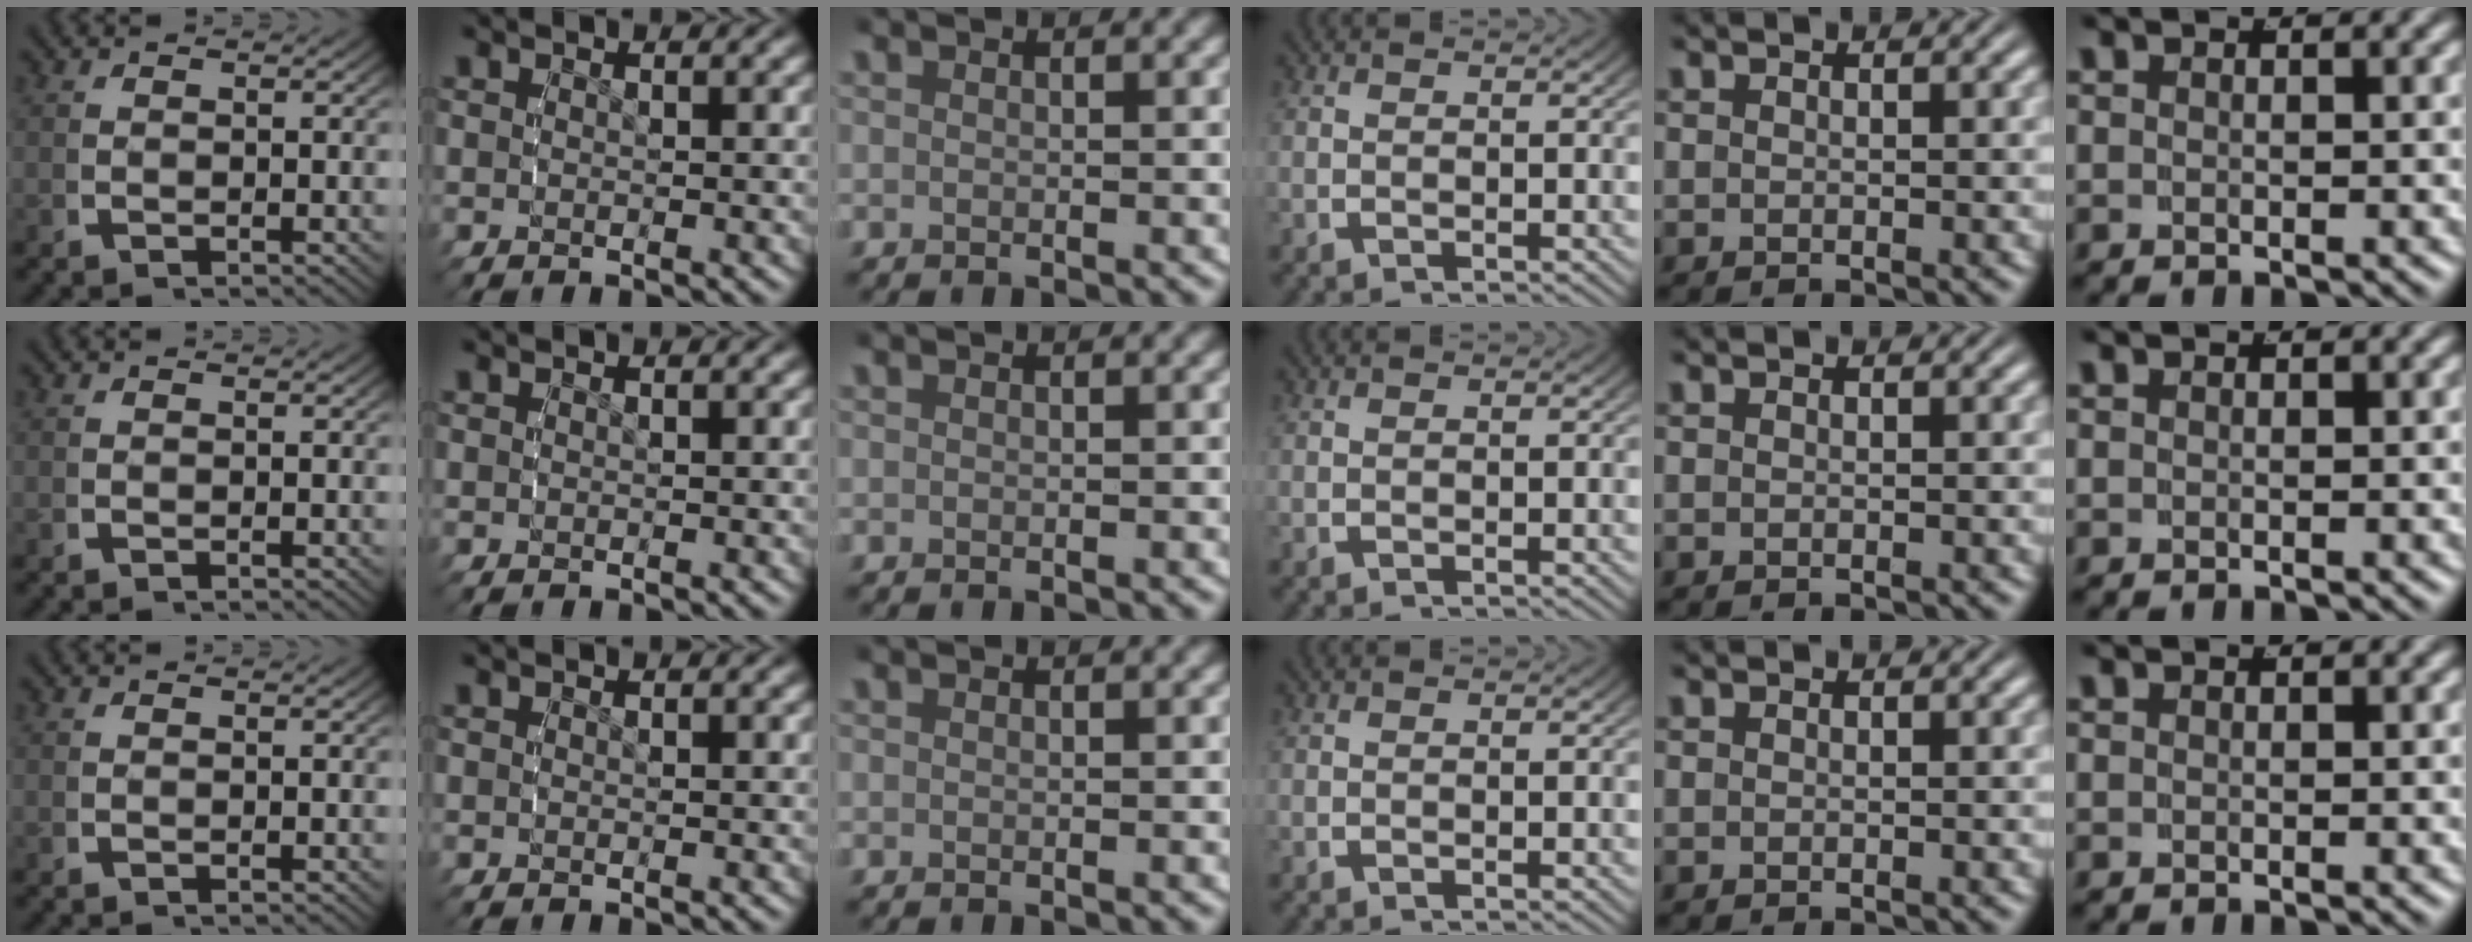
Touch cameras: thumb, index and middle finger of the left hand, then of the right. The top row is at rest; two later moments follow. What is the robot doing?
{"motion": "reach", "object": "plastic wrap"}